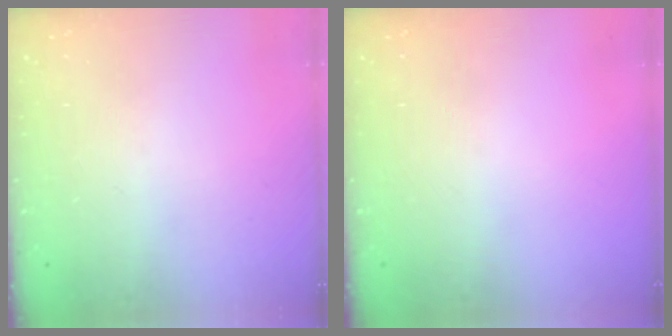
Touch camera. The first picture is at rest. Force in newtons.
{"total": 0.0}